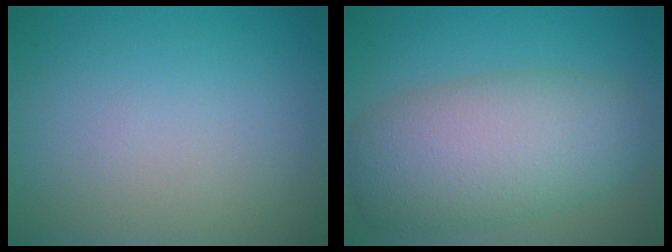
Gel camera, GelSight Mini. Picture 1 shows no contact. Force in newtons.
{"total": 8.2, "press": 8.2, "slide": 0.4}